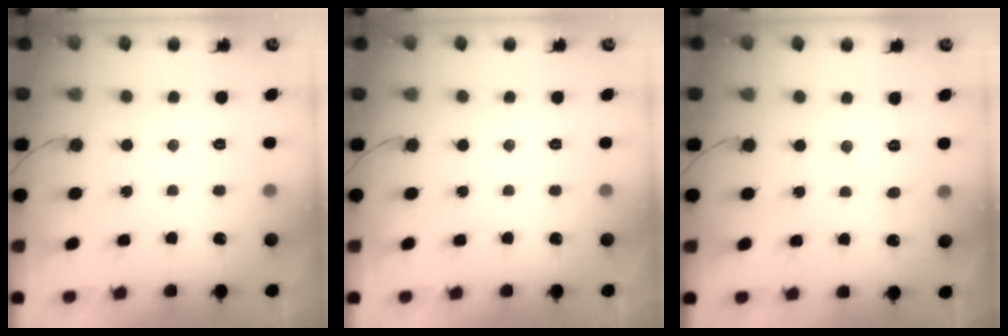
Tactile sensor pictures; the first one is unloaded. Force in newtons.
{"total": 0.0}
{"total": 5.1, "press": 5.1, "slide": 0.5}